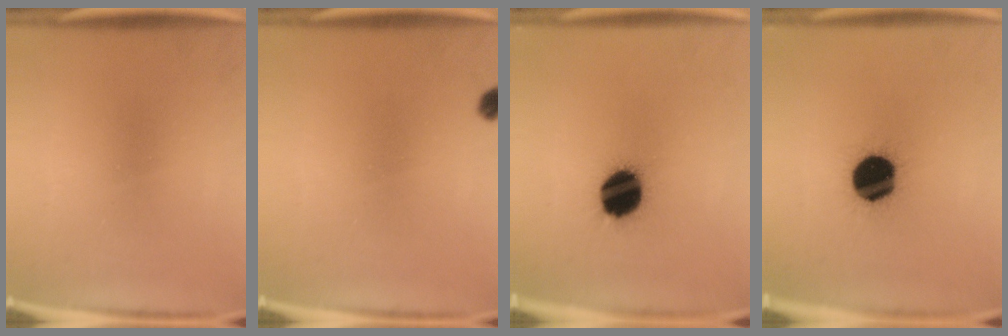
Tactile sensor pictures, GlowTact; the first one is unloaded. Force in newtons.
{"total": 1.5}
{"total": 14.5}
{"total": 18.3}